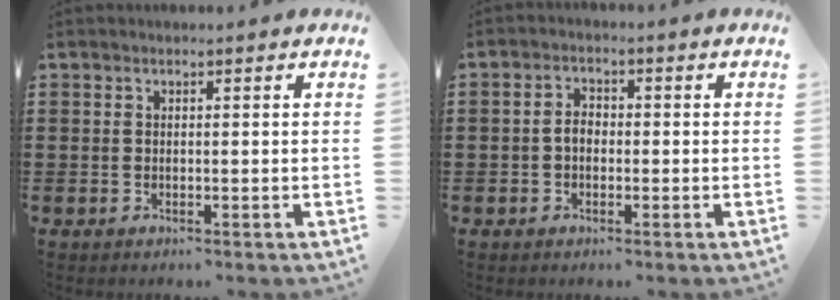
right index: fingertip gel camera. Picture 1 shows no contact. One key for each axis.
{"total": 2.5, "fx": -0.5, "fy": 1.7, "fz": 1.8, "tx": -0.042, "ty": 0.001, "tz": -0.014}